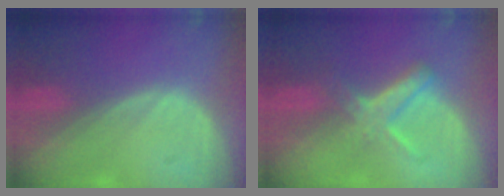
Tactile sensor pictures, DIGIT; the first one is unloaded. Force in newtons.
{"total": 5.7, "press": 5.1, "slide": 2.6}